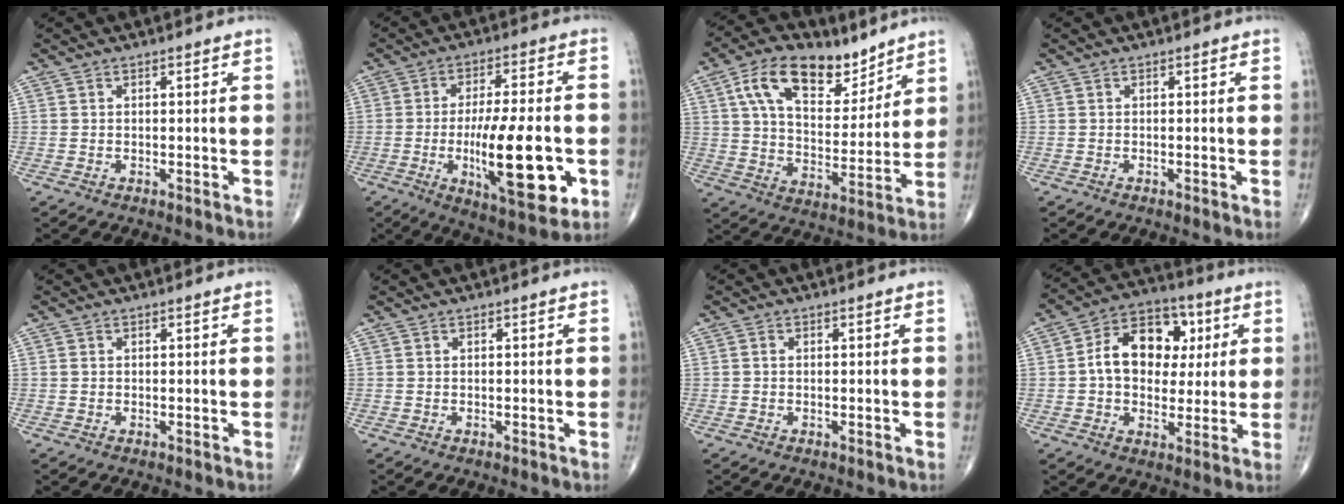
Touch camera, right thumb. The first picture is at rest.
{"total": 18.6, "force": [-4.2, 5.5, 17.3], "torque": [-0.271, -0.002, -0.055]}
{"total": 16.6, "force": [9.5, 9.0, 10.3], "torque": [-0.140, -0.034, 0.169]}
{"total": 0.0}
{"total": 0.5, "force": [0.1, 0.4, 0.3], "torque": [-0.006, 0.002, 0.003]}
{"total": 0.0}
{"total": 0.5, "force": [0.0, 0.4, 0.4], "torque": [-0.006, 0.001, -0.001]}
{"total": 14.7, "force": [2.3, 10.6, 10.0], "torque": [-0.118, 0.017, 0.030]}